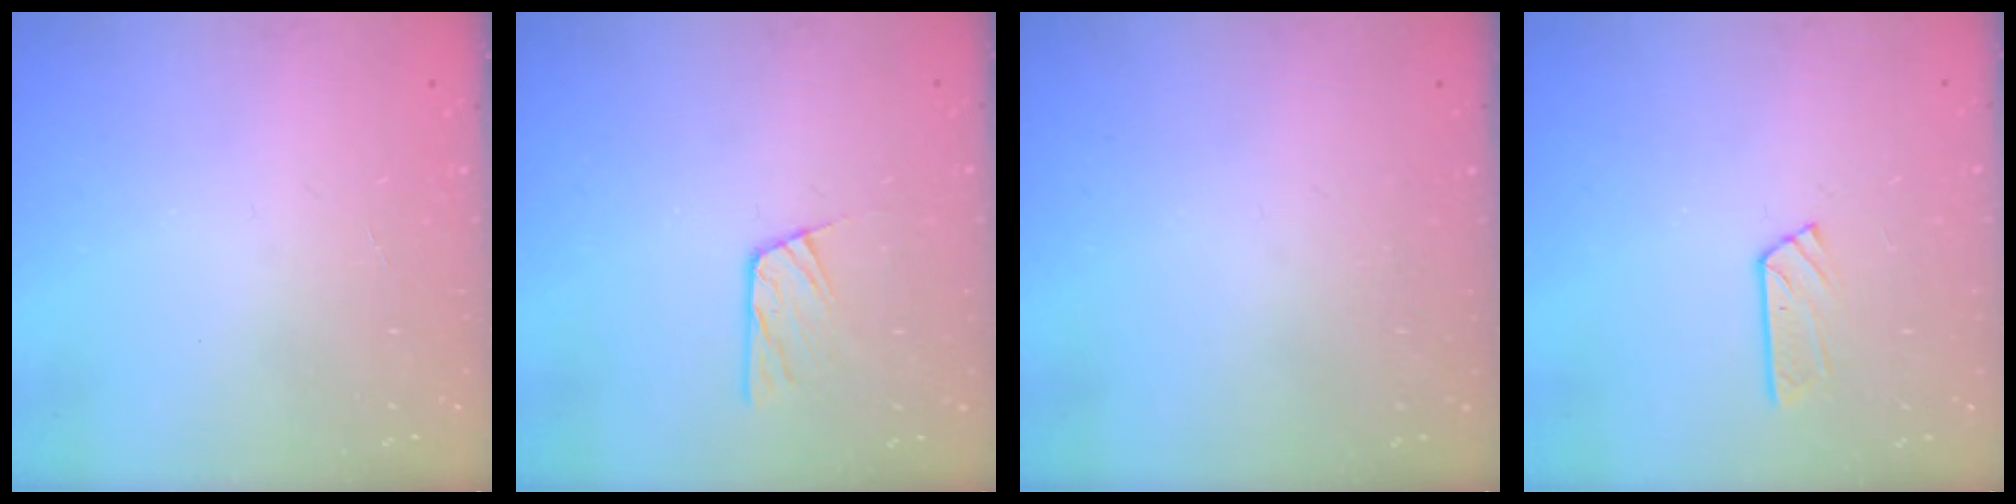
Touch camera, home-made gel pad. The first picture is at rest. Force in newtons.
{"total": 7.9, "press": 7.9, "slide": 0.6}
{"total": 0.0}
{"total": 3.4, "press": 3.4, "slide": 0.3}